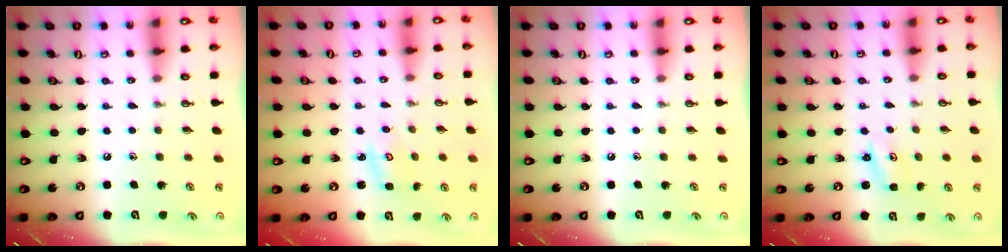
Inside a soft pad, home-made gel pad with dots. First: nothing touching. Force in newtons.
{"total": 2.8, "press": 2.8, "slide": 0.4}
{"total": 0.0}
{"total": 1.9, "press": 1.9, "slide": 0.3}